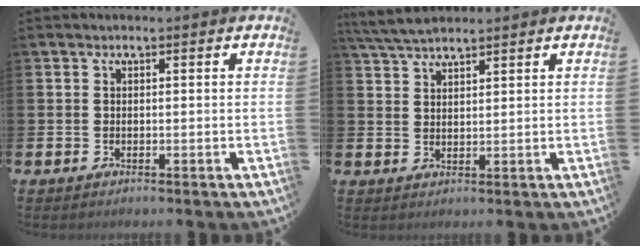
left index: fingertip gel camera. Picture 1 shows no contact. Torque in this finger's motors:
{"motor_torque": [0.13, -0.05, 0.30, 0.11]}